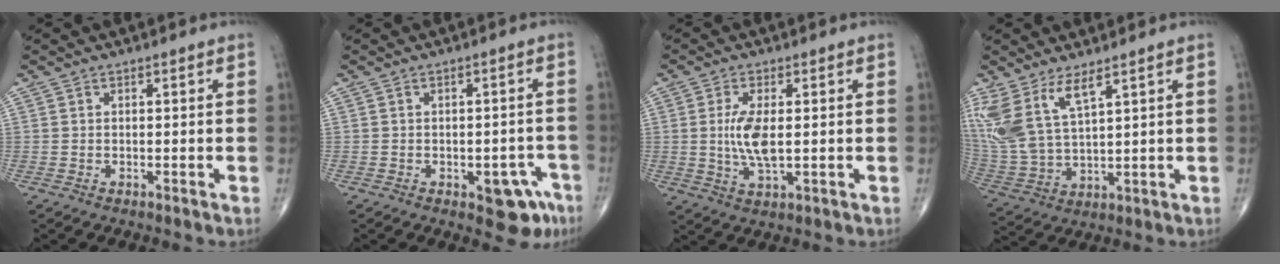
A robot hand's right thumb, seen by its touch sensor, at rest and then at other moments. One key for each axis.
{"total": 6.7, "fx": -3.3, "fy": 3.4, "fz": 4.7, "tx": -0.027, "ty": 0.018, "tz": -0.036}
{"total": 6.8, "fx": 0.3, "fy": 2.5, "fz": 6.3, "tx": -0.131, "ty": -0.011, "tz": 0.009}
{"total": 12.2, "fx": 6.8, "fy": 4.3, "fz": 9.2, "tx": -0.209, "ty": -0.029, "tz": 0.155}